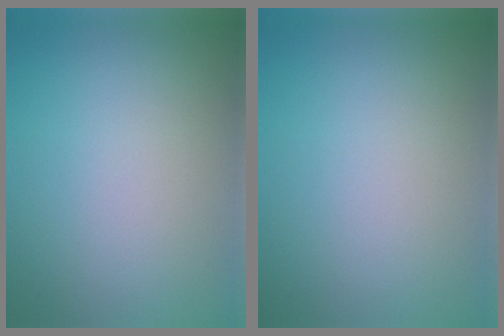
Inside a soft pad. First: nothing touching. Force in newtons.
{"total": 0.0}